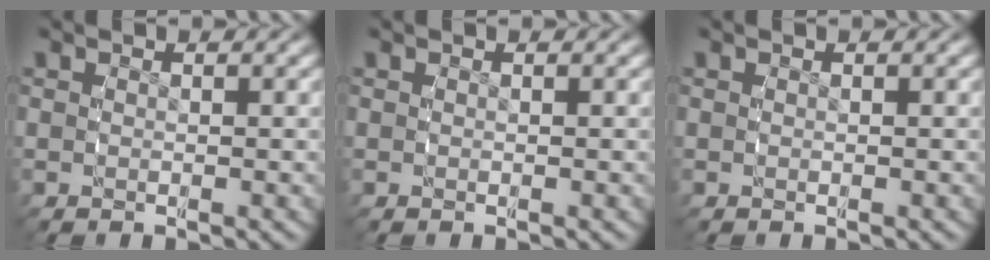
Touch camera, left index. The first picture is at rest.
{"total": 0.0}
{"total": 0.0}